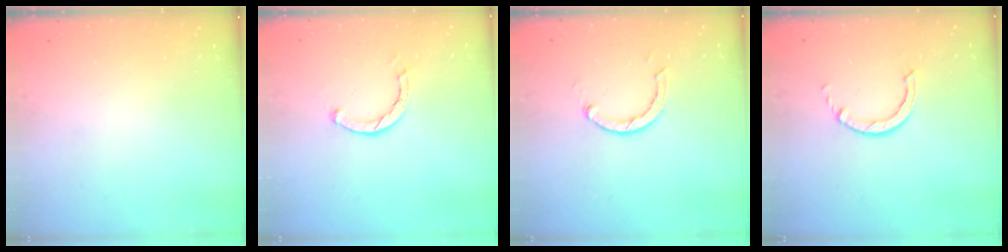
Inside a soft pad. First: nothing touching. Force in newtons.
{"total": 2.0, "press": 2.0, "slide": 0.2}
{"total": 2.9, "press": 2.9, "slide": 0.4}
{"total": 3.2, "press": 3.2, "slide": 0.4}